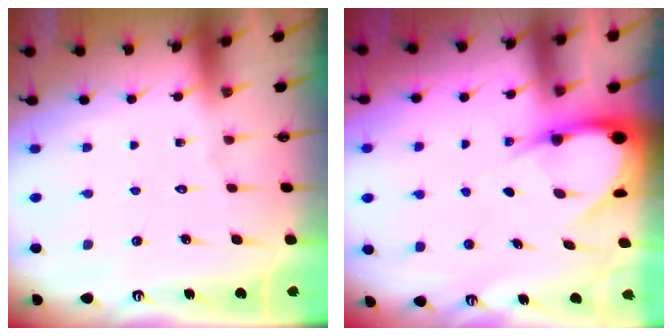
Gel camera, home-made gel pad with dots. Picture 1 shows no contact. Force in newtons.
{"total": 6.0, "press": 6.0, "slide": 0.6}